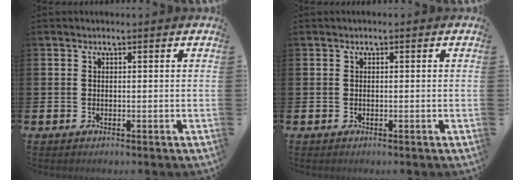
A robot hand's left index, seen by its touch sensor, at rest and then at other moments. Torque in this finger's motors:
{"motor_torque": [-0.50, -0.28, -0.17, 0.04]}